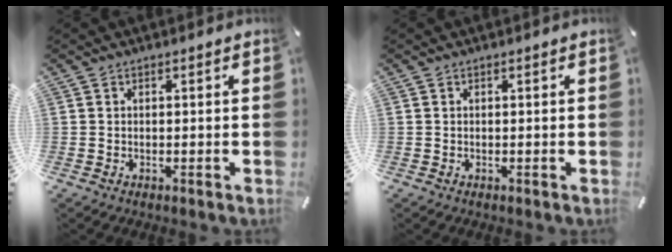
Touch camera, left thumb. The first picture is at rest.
{"total": 0.0}